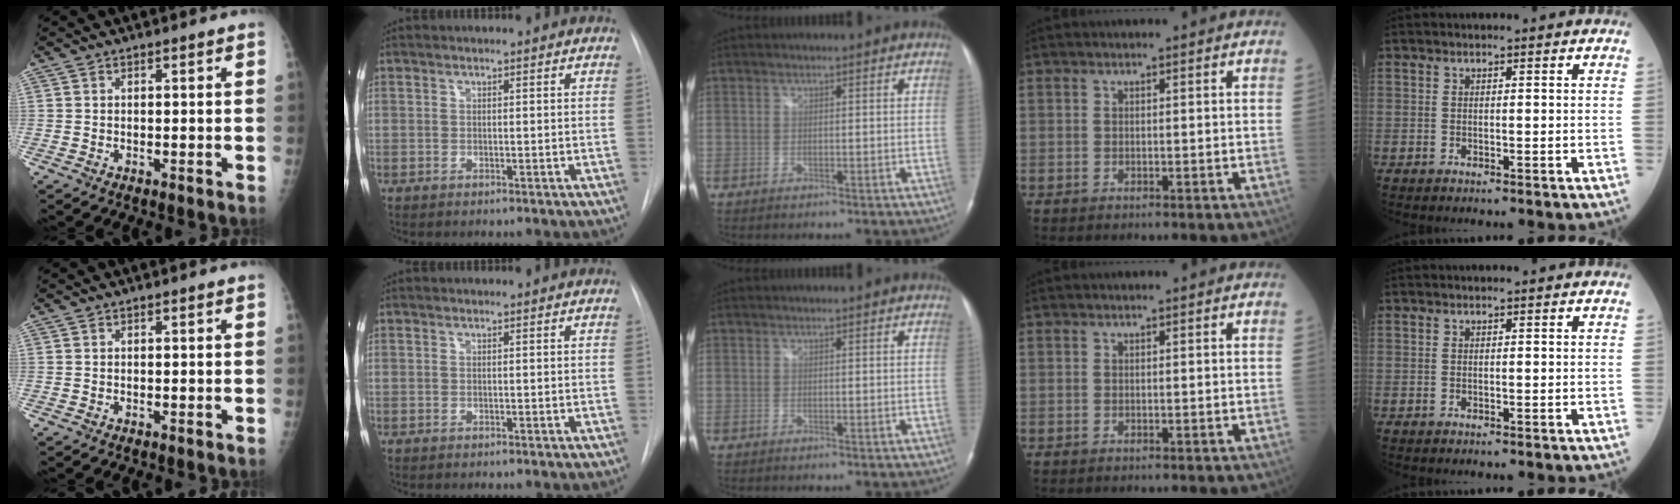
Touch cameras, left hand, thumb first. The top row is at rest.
{}